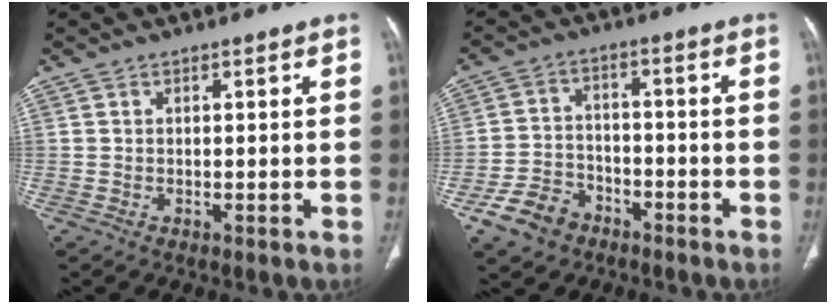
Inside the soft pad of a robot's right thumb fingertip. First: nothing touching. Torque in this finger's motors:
{"motor_torque": [2.32, 2.69, 0.38, 0.08, 0.16]}